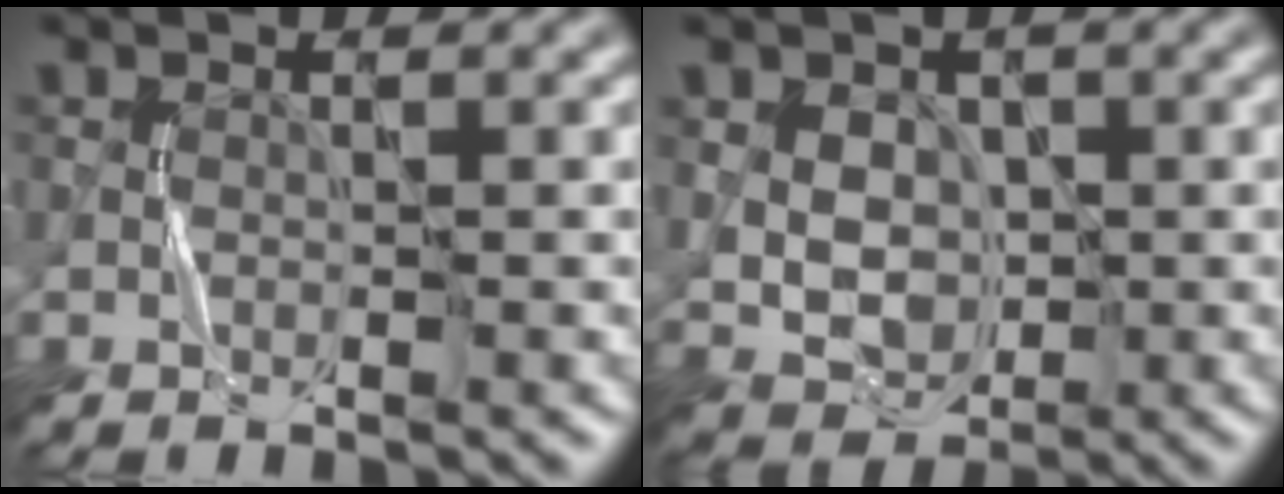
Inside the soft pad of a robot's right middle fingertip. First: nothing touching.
{"total": 4.1, "force": [0.4, 3.3, 2.5], "torque": [-0.041, -0.006, 0.021]}